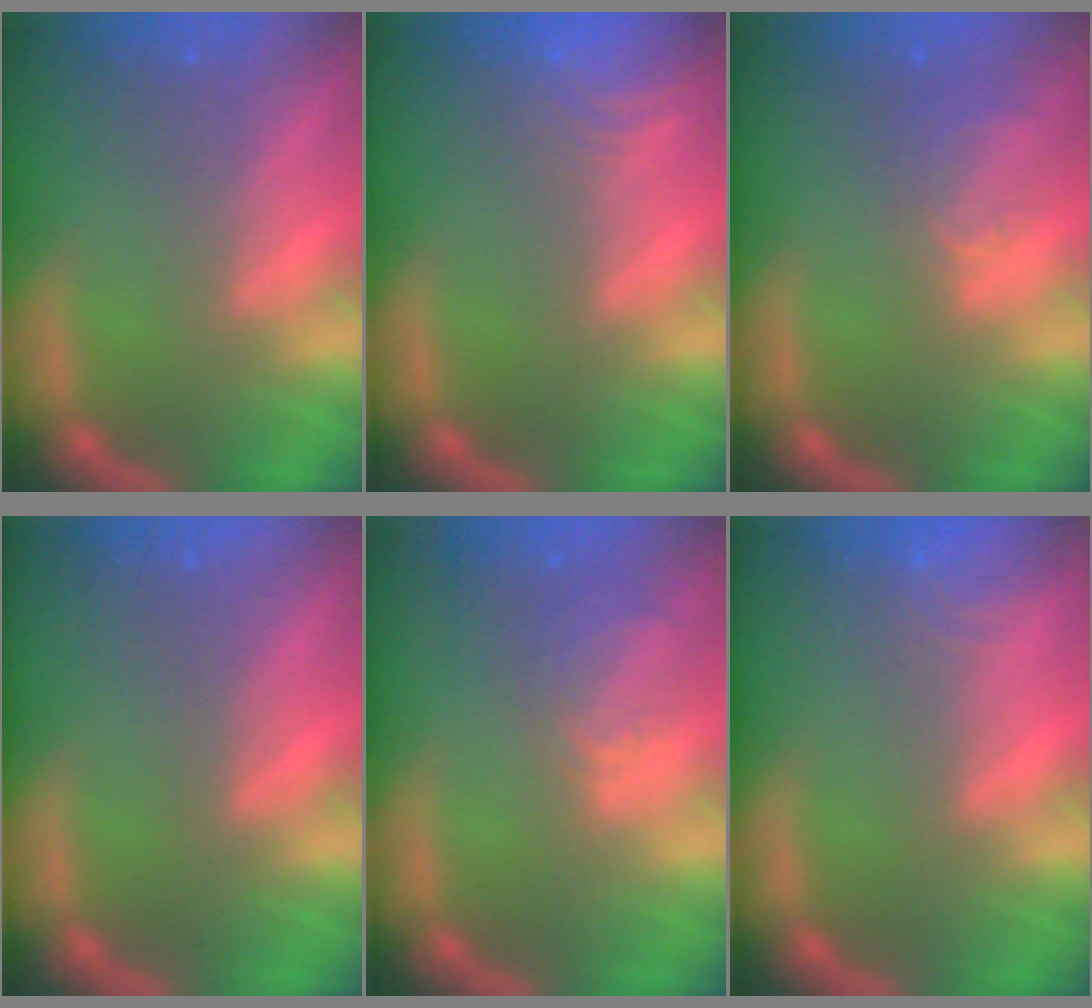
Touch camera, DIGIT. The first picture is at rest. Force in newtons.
{"total": 5.5}
{"total": 2.5}
{"total": 0.0}
{"total": 2.9}
{"total": 3.0}